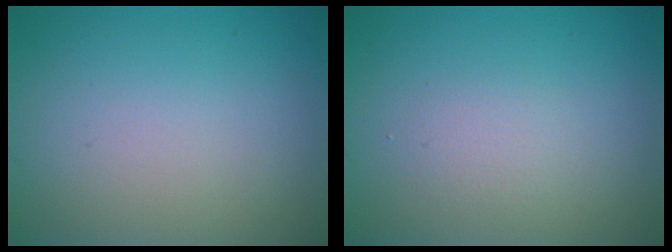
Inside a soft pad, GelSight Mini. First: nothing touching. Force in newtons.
{"total": 1.3, "press": 1.3, "slide": 0.1}